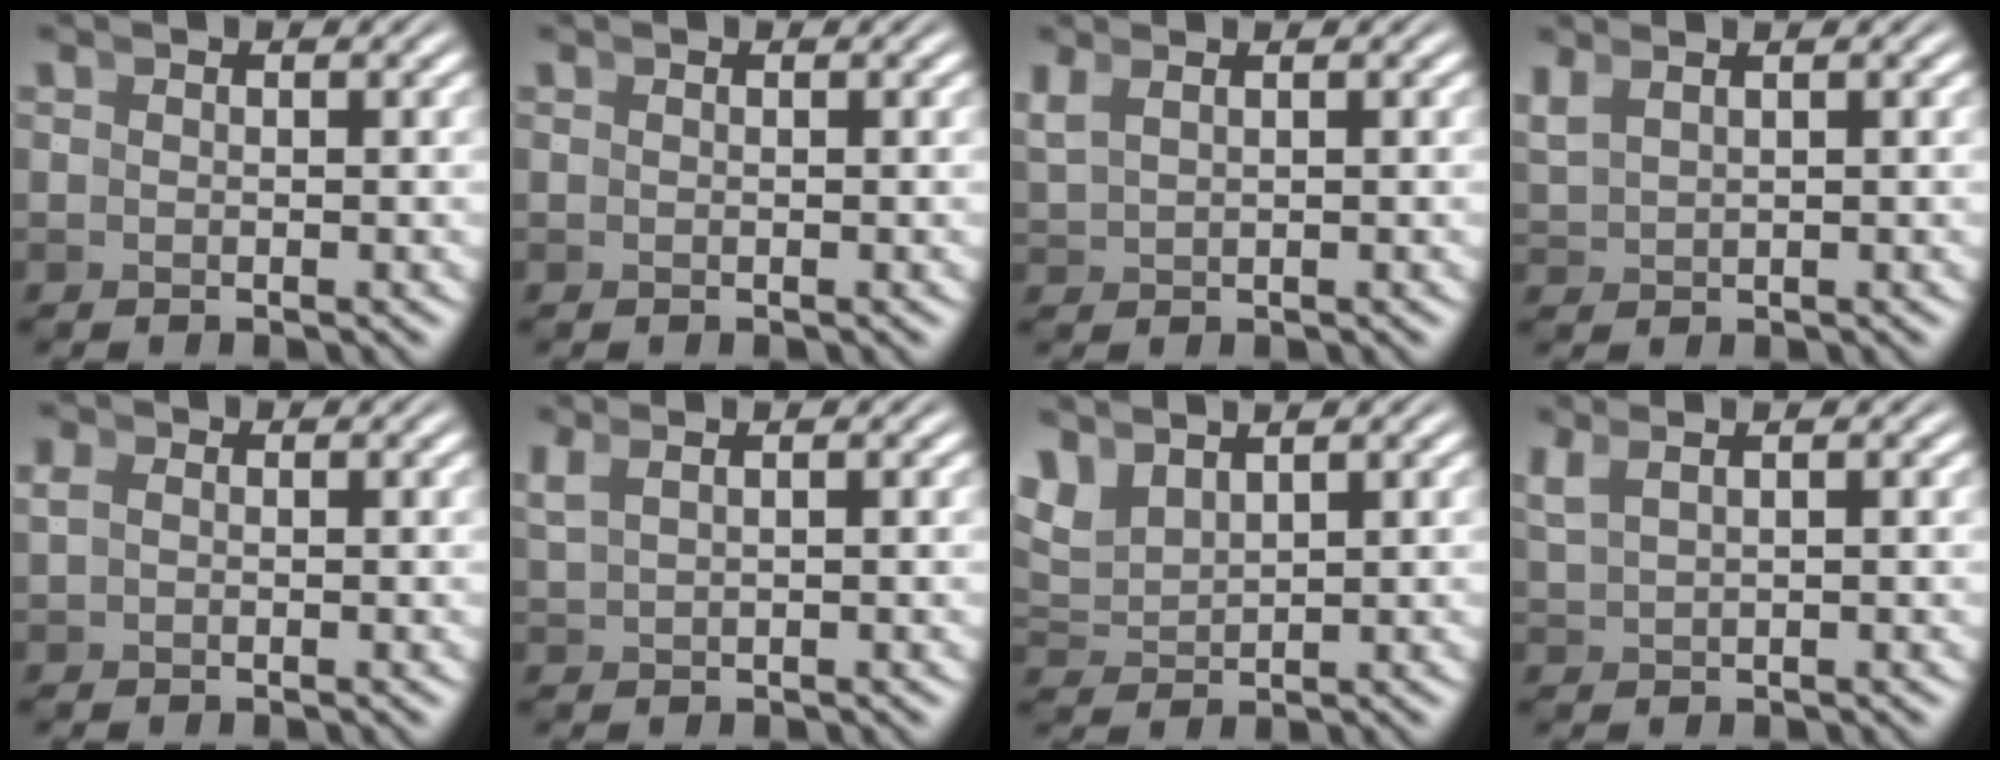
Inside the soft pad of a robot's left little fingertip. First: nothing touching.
{"total": 0.0}
{"total": 1.3, "force": [1.0, 0.2, 0.8], "torque": [-0.015, 0.005, 0.029]}
{"total": 1.6, "force": [1.3, 0.5, 0.9], "torque": [-0.016, 0.005, 0.034]}
{"total": 0.6, "force": [0.3, 0.3, 0.4], "torque": [-0.015, -0.003, 0.012]}
{"total": 1.6, "force": [1.1, 0.1, 1.1], "torque": [-0.017, 0.010, 0.027]}
{"total": 3.7, "force": [1.8, 2.7, 1.8], "torque": [-0.056, -0.001, 0.039]}
{"total": 2.5, "force": [1.7, 0.7, 1.7], "torque": [-0.025, 0.015, 0.032]}